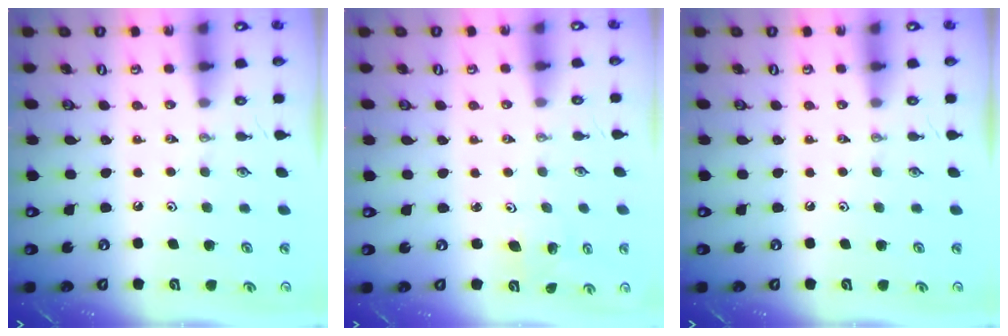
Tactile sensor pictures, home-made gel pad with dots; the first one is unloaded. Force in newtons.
{"total": 2.3, "press": 2.3, "slide": 0.2}
{"total": 0.0}